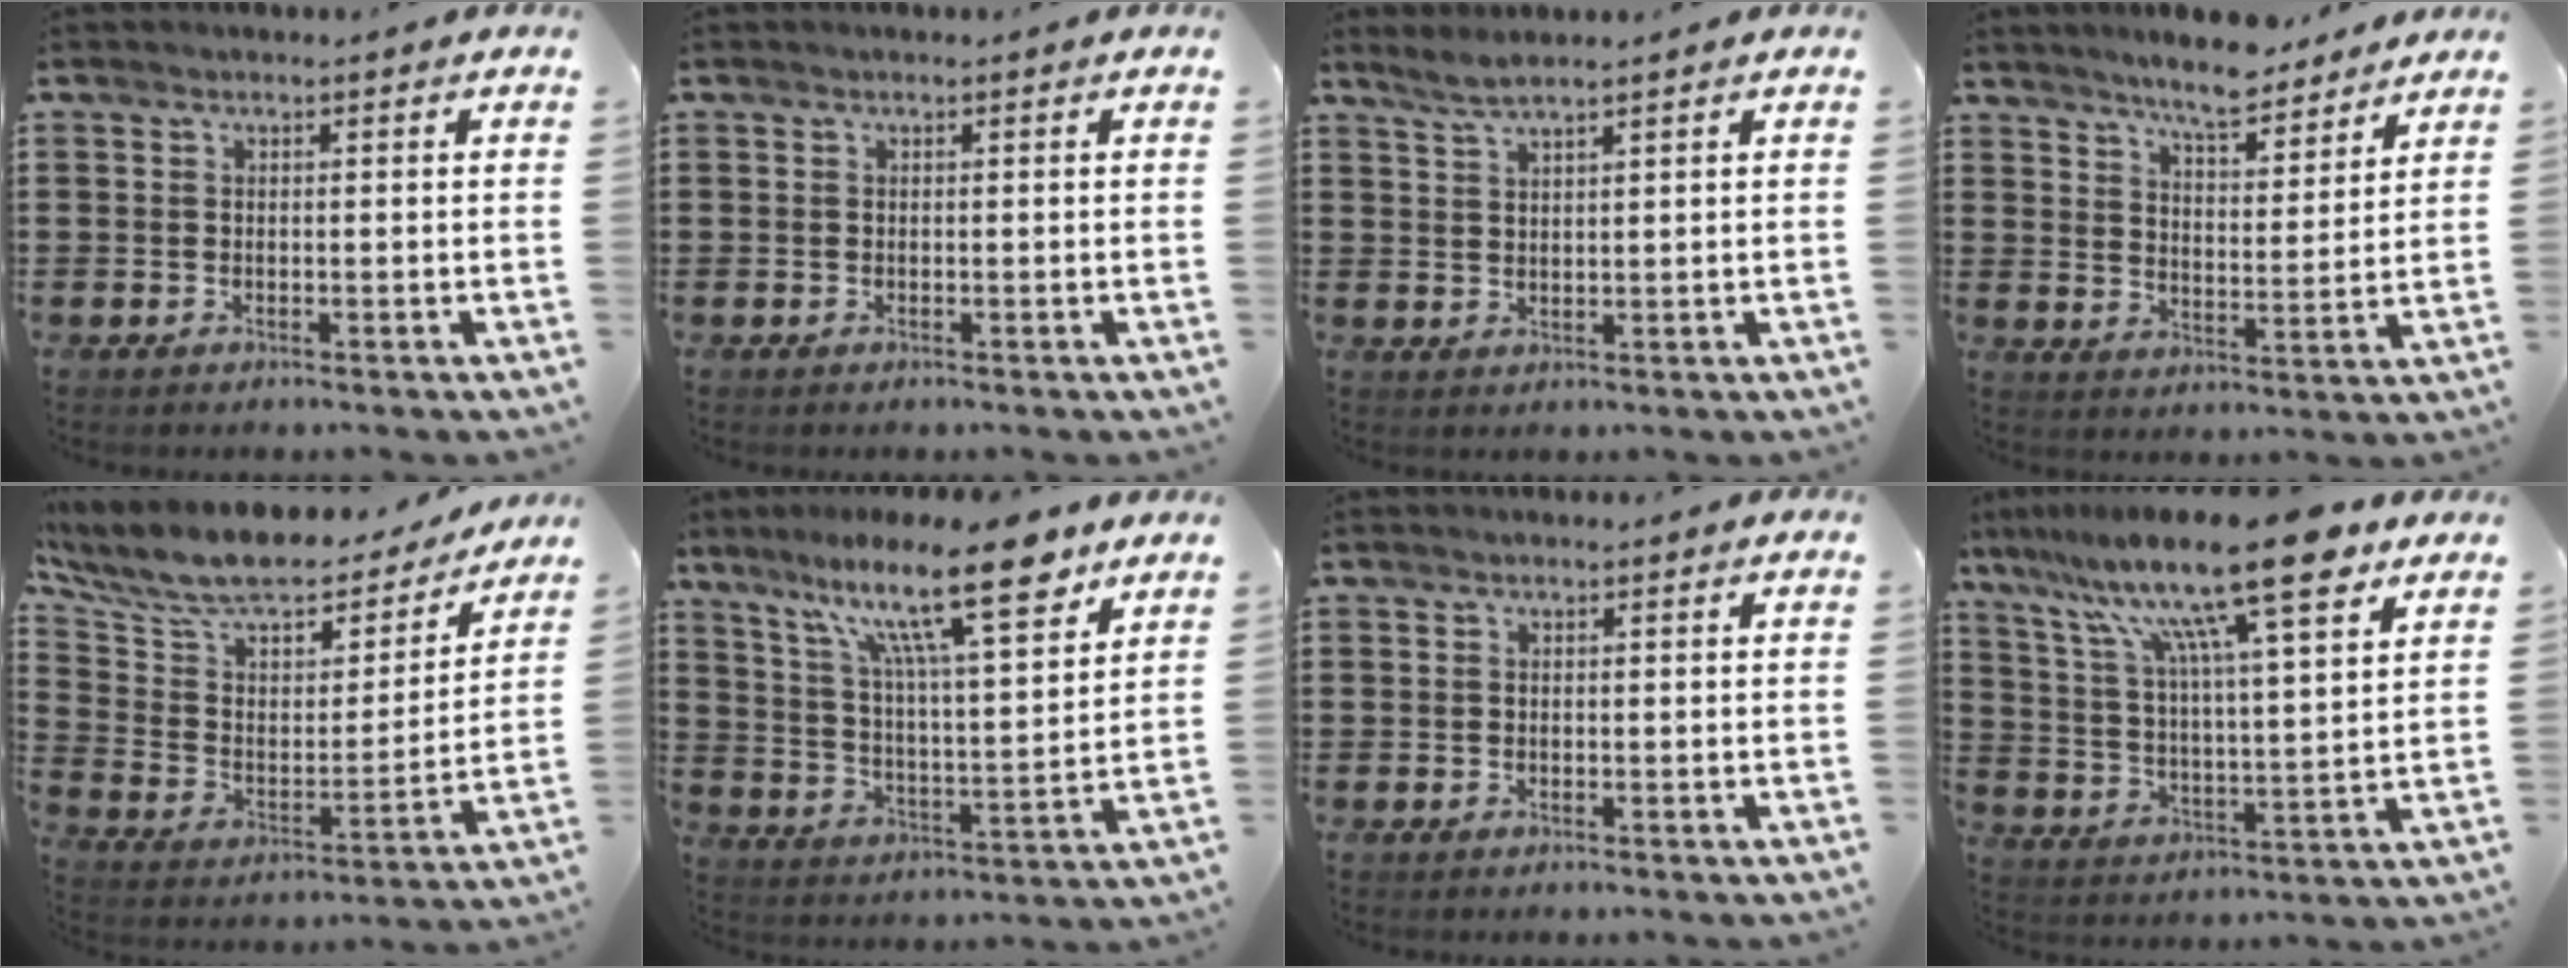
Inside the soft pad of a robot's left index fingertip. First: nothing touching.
{"total": 0.0}
{"total": 2.4, "force": [2.0, -0.2, 1.2], "torque": [-0.027, 0.002, 0.038]}
{"total": 6.5, "force": [6.1, 0.6, 2.3], "torque": [-0.058, -0.029, 0.107]}
{"total": 9.6, "force": [8.1, 2.9, 4.3], "torque": [-0.122, -0.056, 0.139]}
{"total": 15.9, "force": [10.6, 3.4, 11.3], "torque": [-0.208, -0.038, 0.174]}
{"total": 0.0}
{"total": 17.5, "force": [12.3, 2.5, 12.1], "torque": [-0.239, -0.052, 0.203]}